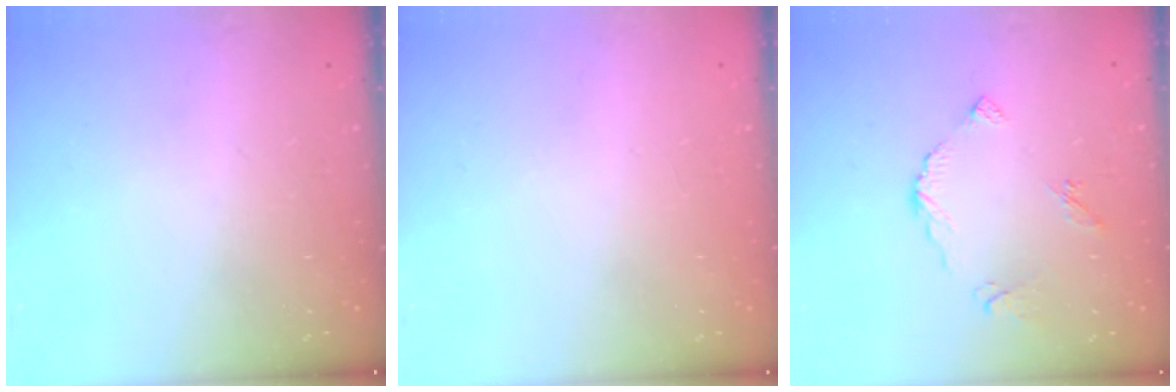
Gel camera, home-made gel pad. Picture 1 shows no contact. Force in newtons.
{"total": 1.8, "press": 1.8, "slide": 0.1}
{"total": 6.2, "press": 6.2, "slide": 0.4}